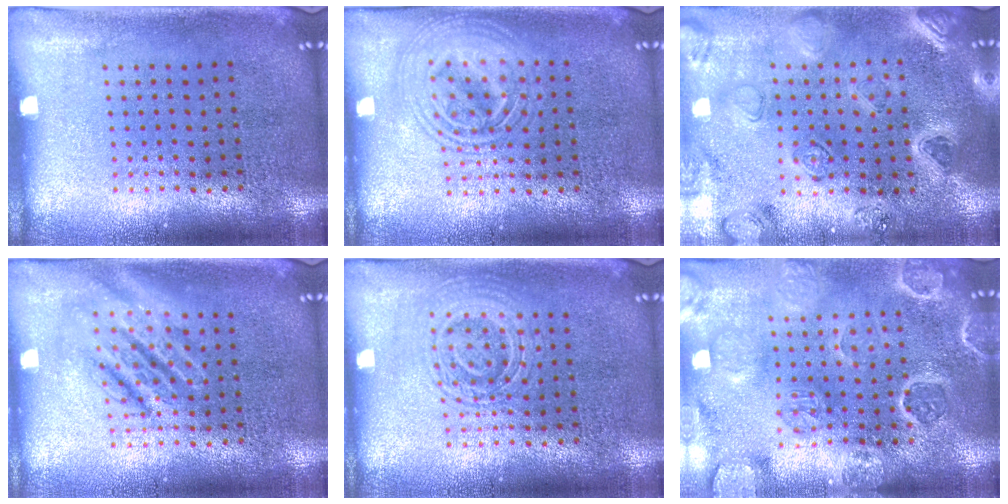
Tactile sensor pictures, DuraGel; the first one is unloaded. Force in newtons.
{"total": 2.6, "press": 2.6, "slide": 0.3}
{"total": 2.2, "press": 2.2, "slide": 0.2}
{"total": 2.5, "press": 2.5, "slide": 0.3}
{"total": 2.7, "press": 2.7, "slide": 0.5}
{"total": 3.3, "press": 3.1, "slide": 1.1}